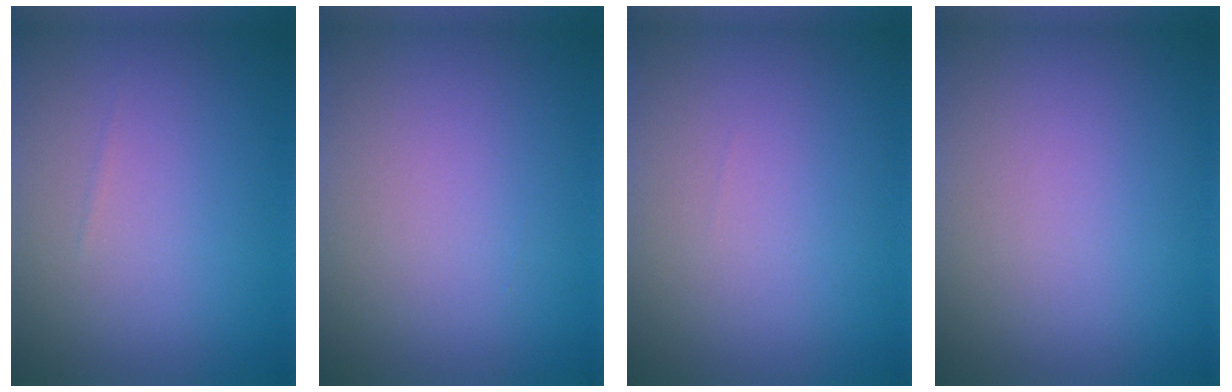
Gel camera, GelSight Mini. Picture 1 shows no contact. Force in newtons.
{"total": 0.0}
{"total": 0.0}
{"total": 0.0}